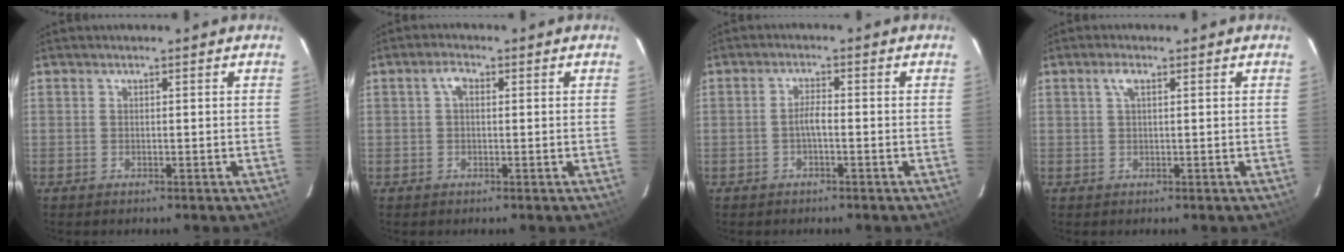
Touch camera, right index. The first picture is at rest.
{"total": 2.2, "force": [0.4, 1.3, 1.8], "torque": [-0.036, 0.010, 0.006]}
{"total": 2.2, "force": [-0.8, 0.4, 1.9], "torque": [-0.039, 0.006, -0.016]}
{"total": 1.9, "force": [0.8, 0.7, 1.6], "torque": [-0.035, 0.007, 0.015]}